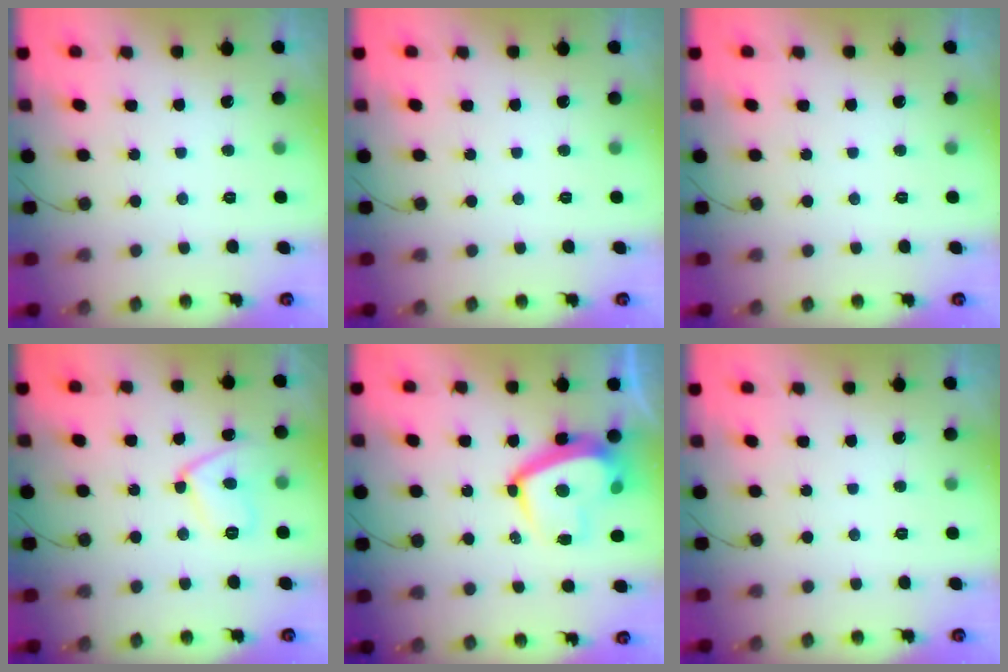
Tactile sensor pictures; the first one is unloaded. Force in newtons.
{"total": 0.0}
{"total": 0.0}
{"total": 8.8, "press": 8.7, "slide": 0.8}
{"total": 14.1, "press": 14.1, "slide": 1.5}
{"total": 0.0}